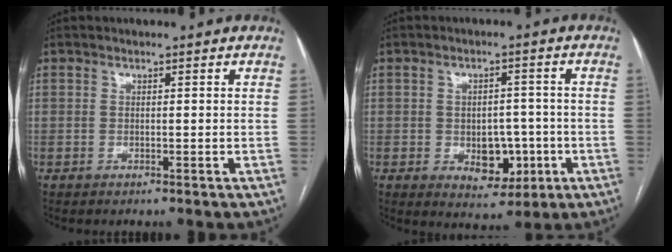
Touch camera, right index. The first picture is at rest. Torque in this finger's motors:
{"motor_torque": [0.14, -0.12, 0.10, 0.02]}